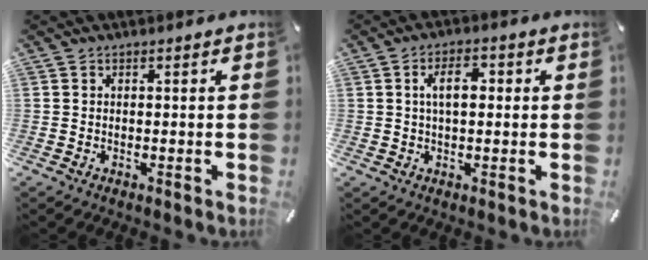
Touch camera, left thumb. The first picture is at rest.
{"total": 5.9, "force": [0.8, 3.2, 4.9], "torque": [-0.083, 0.008, 0.008]}